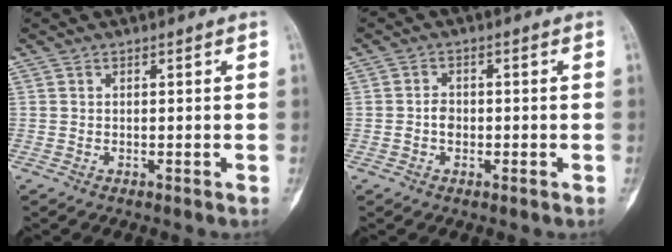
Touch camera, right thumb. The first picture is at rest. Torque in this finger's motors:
{"motor_torque": [0.59, 0.40, 0.25, -0.04, 0.12]}